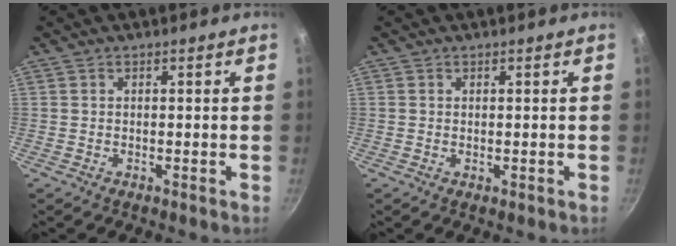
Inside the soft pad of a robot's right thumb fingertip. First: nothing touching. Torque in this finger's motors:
{"motor_torque": [-0.36, -0.03, -0.35, 0.01, -0.06]}